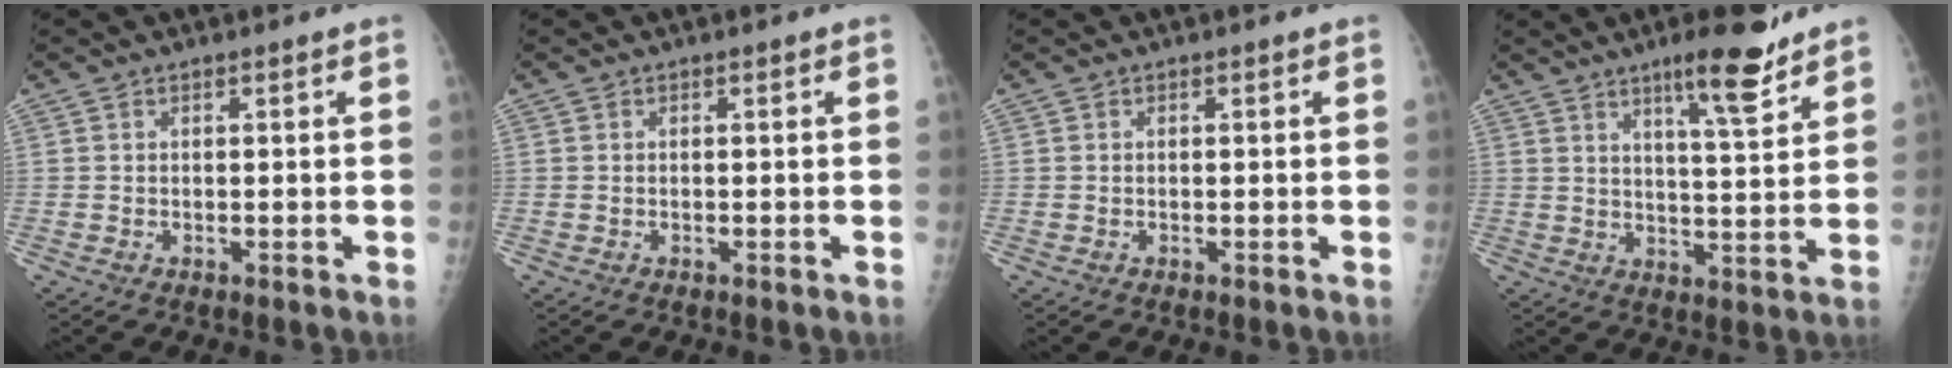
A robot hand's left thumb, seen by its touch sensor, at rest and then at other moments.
{"total": 0.0}
{"total": 0.0}
{"total": 10.1, "force": [6.9, 1.7, 7.1], "torque": [-0.096, -0.046, 0.105]}